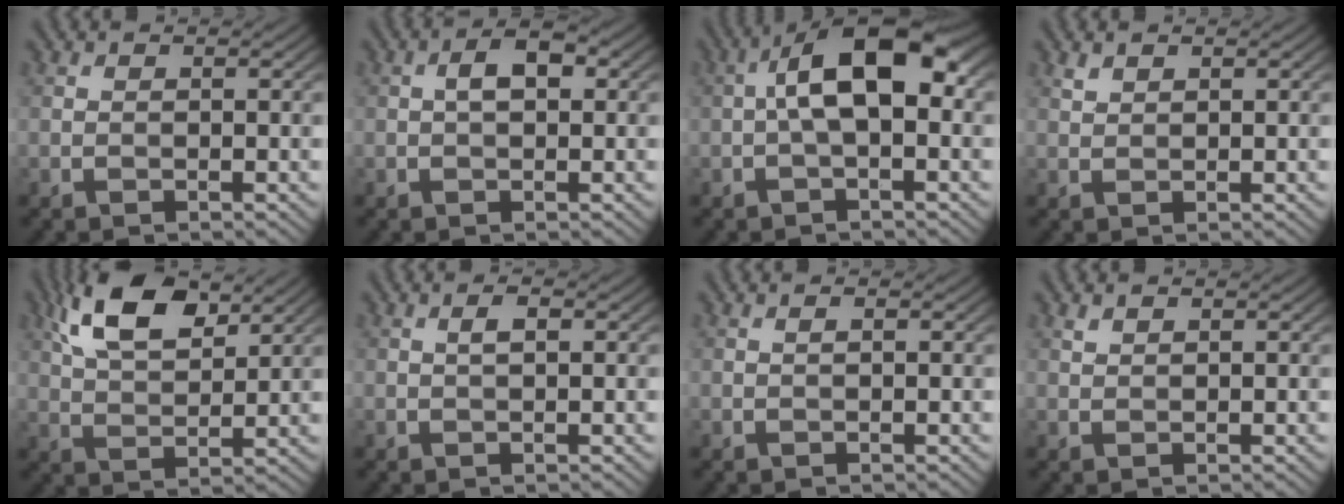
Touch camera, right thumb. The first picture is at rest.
{"total": 3.4, "force": [0.6, 1.8, 2.9], "torque": [-0.051, 0.008, 0.006]}
{"total": 9.1, "force": [0.5, 4.0, 8.1], "torque": [-0.145, 0.023, -0.002]}
{"total": 1.2, "force": [0.9, 0.6, 0.4], "torque": [-0.012, 0.001, 0.021]}
{"total": 10.0, "force": [5.6, 4.5, 7.0], "torque": [-0.152, 0.013, 0.109]}
{"total": 1.4, "force": [0.3, 0.4, 1.3], "torque": [-0.026, 0.003, 0.005]}
{"total": 0.5, "force": [0.2, 0.1, 0.5], "torque": [-0.009, 0.002, 0.003]}
{"total": 0.9, "force": [0.7, 0.4, 0.3], "torque": [-0.009, 0.001, 0.014]}